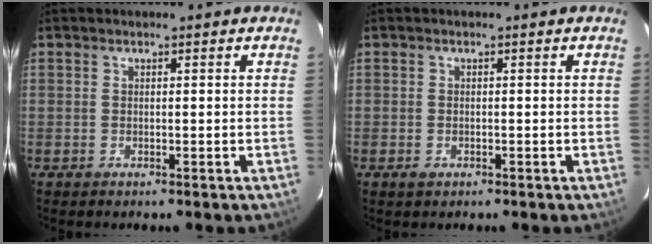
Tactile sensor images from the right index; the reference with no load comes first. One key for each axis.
{"total": 1.4, "fx": -0.7, "fy": 0.9, "fz": 0.6, "tx": -0.012, "ty": -0.002, "tz": -0.013}